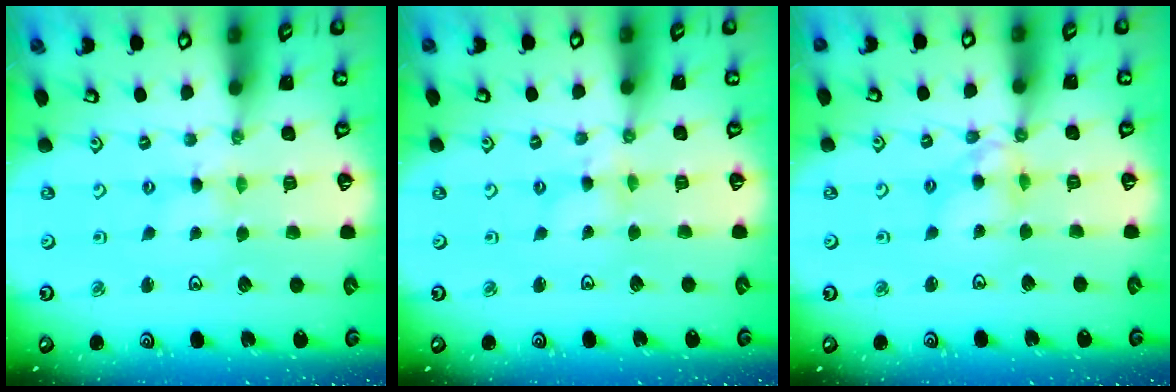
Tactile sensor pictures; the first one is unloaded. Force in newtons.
{"total": 2.0, "press": 2.0, "slide": 0.2}
{"total": 8.2, "press": 8.2, "slide": 0.6}